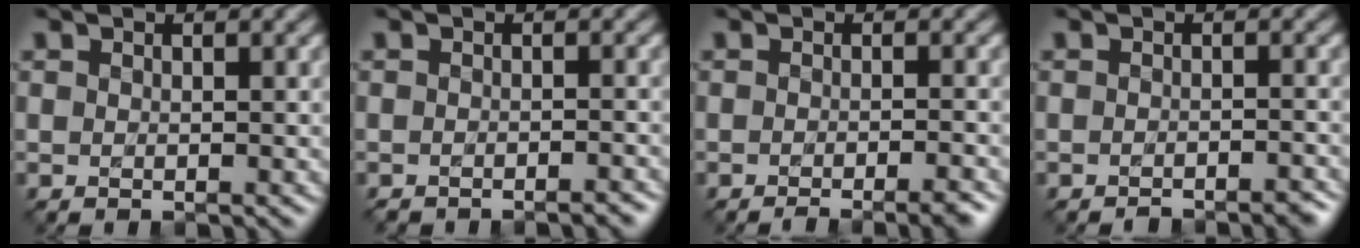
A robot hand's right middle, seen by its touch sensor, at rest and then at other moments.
{"total": 2.1, "force": [-2.0, 0.2, 0.5], "torque": [-0.001, 0.000, -0.024]}
{"total": 3.8, "force": [-2.7, 0.8, 2.6], "torque": [-0.031, 0.005, -0.037]}
{"total": 2.1, "force": [-1.9, 0.4, 0.7], "torque": [-0.001, 0.004, -0.027]}